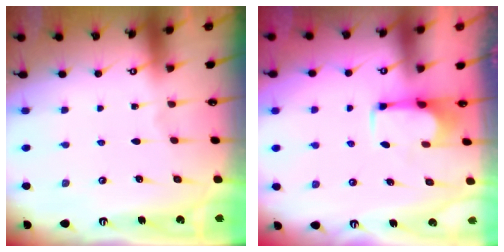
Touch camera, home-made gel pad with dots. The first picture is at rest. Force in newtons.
{"total": 2.8, "press": 2.5, "slide": 1.1}